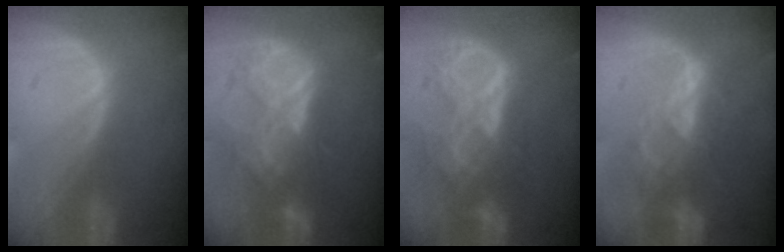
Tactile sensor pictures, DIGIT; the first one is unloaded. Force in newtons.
{"total": 8.9, "press": 7.8, "slide": 4.4}
{"total": 9.6, "press": 8.2, "slide": 5.0}
{"total": 7.8, "press": 7.1, "slide": 3.1}